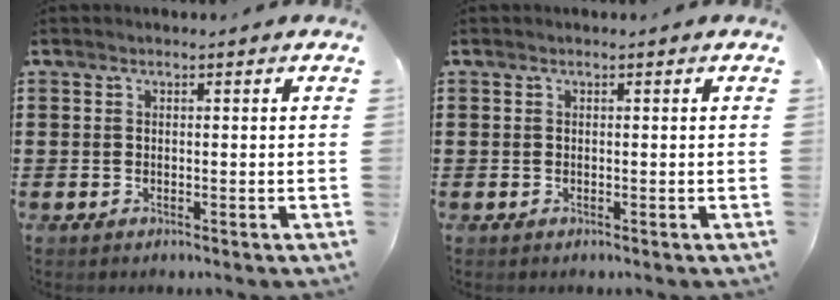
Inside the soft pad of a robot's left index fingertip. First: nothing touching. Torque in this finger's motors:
{"motor_torque": [0.00, 0.00, 0.00, 0.00]}